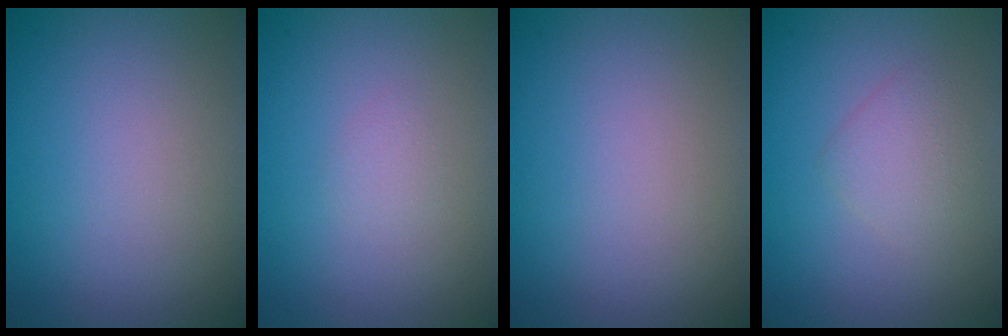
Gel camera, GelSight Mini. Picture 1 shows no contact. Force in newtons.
{"total": 0.6, "press": 0.6, "slide": 0.1}
{"total": 0.0}
{"total": 1.9, "press": 1.9, "slide": 0.1}